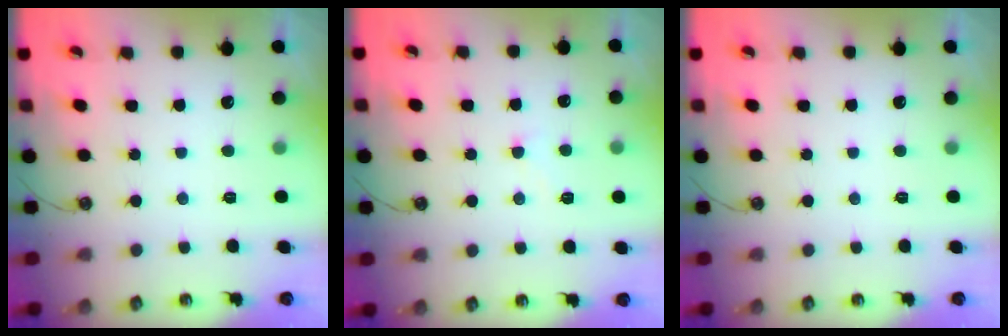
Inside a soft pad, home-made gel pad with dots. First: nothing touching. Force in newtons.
{"total": 0.9, "press": 0.6, "slide": 0.6}
{"total": 0.0}